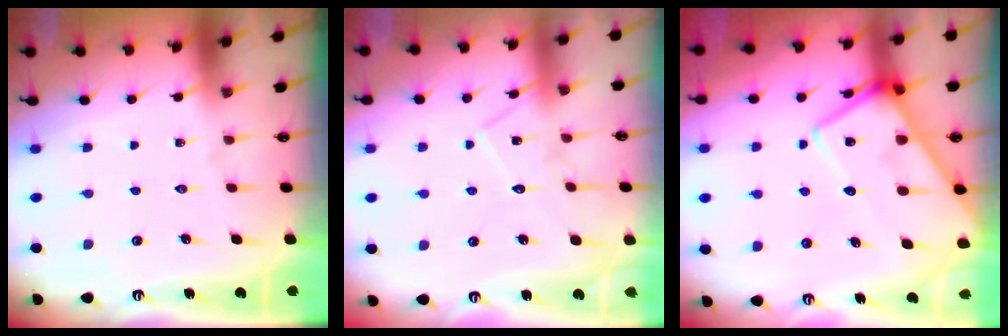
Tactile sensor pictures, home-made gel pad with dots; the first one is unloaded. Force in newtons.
{"total": 10.6, "press": 10.6, "slide": 0.3}
{"total": 15.0, "press": 14.9, "slide": 1.3}